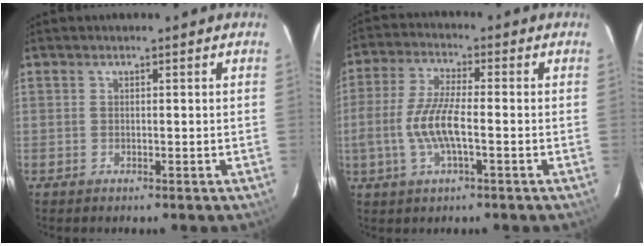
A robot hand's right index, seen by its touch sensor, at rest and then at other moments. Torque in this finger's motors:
{"motor_torque": [1.32, -0.23, 0.77, 0.20]}